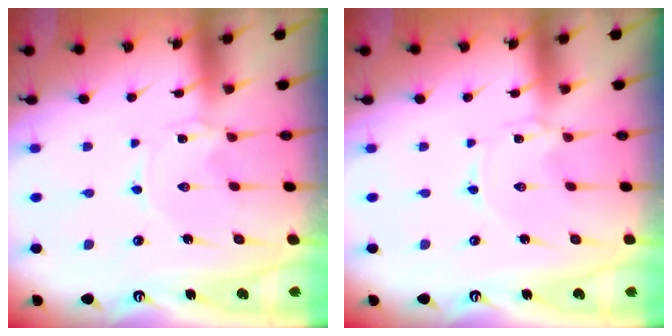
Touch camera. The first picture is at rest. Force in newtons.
{"total": 0.0}